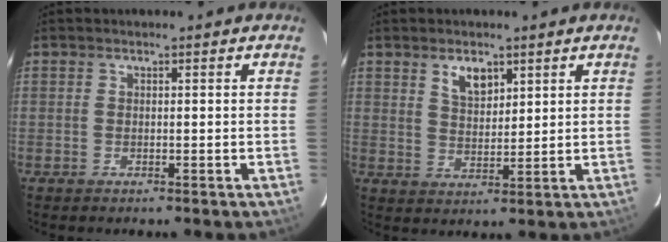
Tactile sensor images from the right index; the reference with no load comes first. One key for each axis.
{"total": 5.0, "fx": 2.9, "fy": 2.6, "fz": 3.1, "tx": -0.051, "ty": 0.004, "tz": 0.055}